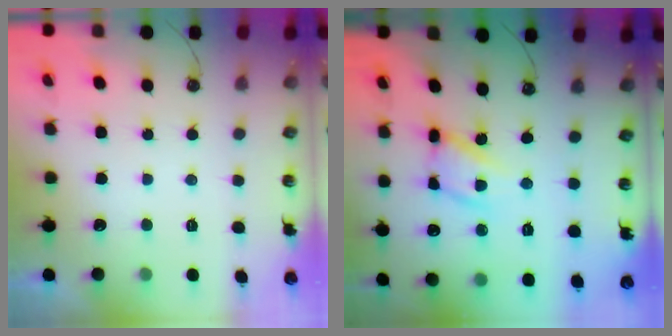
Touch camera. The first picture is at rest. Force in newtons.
{"total": 13.4, "press": 13.4, "slide": 1.0}